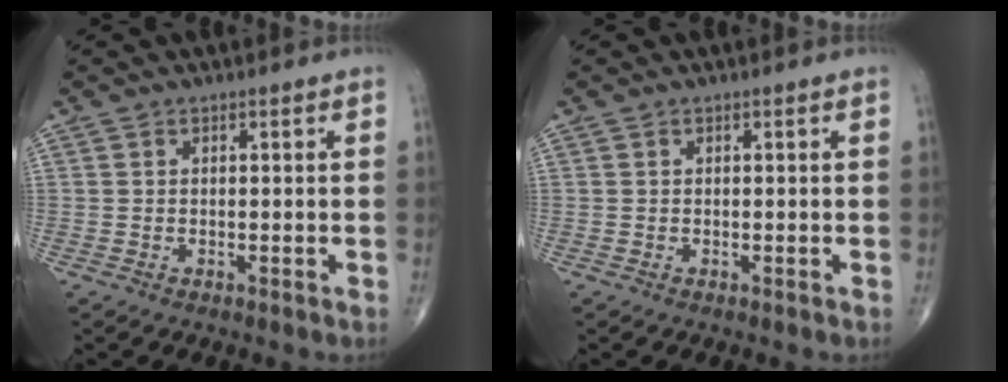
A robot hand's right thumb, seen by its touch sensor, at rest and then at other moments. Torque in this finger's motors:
{"motor_torque": [0.00, 0.00, -0.03, 0.00, 0.01]}